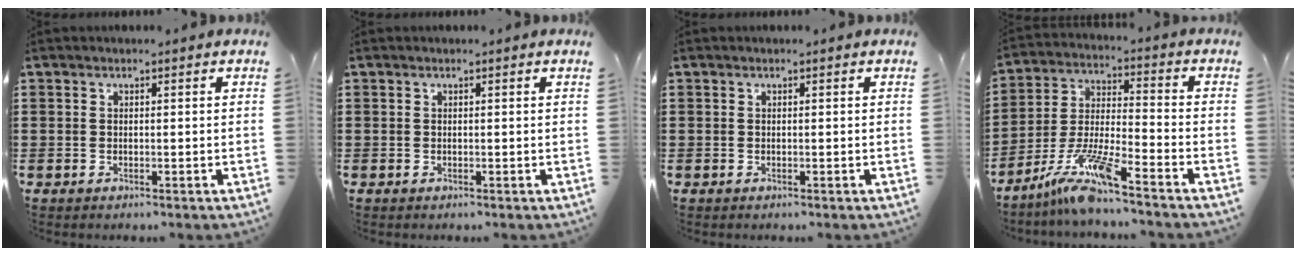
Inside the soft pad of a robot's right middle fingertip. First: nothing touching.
{"total": 0.0}
{"total": 0.0}
{"total": 10.1, "force": [-8.1, 0.3, 6.0], "torque": [-0.136, -0.008, -0.163]}